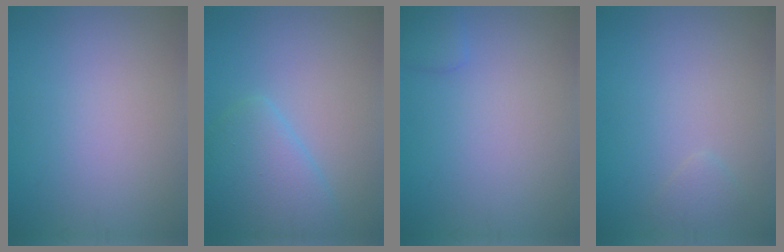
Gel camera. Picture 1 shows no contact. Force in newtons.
{"total": 4.2, "press": 4.2, "slide": 0.3}
{"total": 1.3, "press": 1.3, "slide": 0.1}
{"total": 0.9, "press": 0.9, "slide": 0.1}